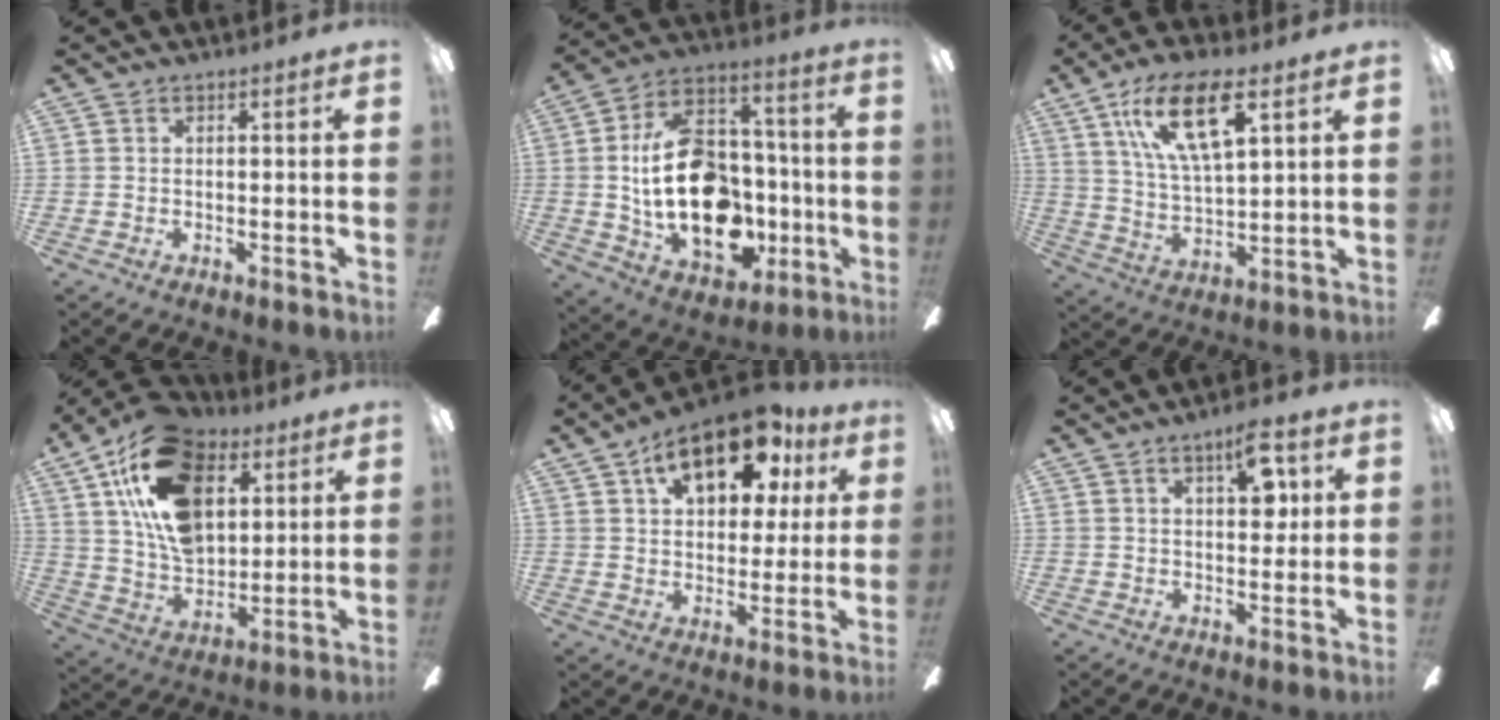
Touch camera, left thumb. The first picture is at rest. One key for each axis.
{"total": 22.8, "fx": -1.7, "fy": 15.3, "fz": 16.8, "tx": -0.315, "ty": 0.010, "tz": -0.016}
{"total": 15.7, "fx": 8.6, "fy": 5.7, "fz": 11.8, "tx": -0.223, "ty": -0.017, "tz": 0.147}
{"total": 21.9, "fx": 10.0, "fy": 13.4, "fz": 14.2, "tx": -0.267, "ty": -0.025, "tz": 0.177}
{"total": 18.4, "fx": 9.2, "fy": 9.7, "fz": 12.7, "tx": -0.177, "ty": -0.025, "tz": 0.151}
{"total": 8.7, "fx": 3.9, "fy": 3.8, "fz": 6.8, "tx": -0.087, "ty": -0.010, "tz": 0.059}